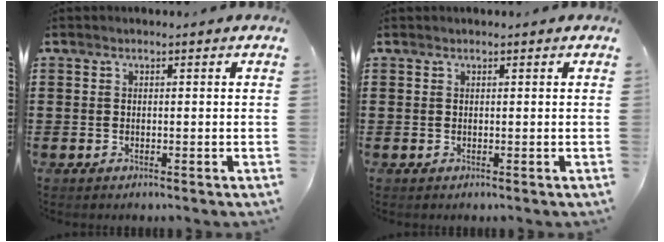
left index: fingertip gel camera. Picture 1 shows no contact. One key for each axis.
{"total": 0.0}